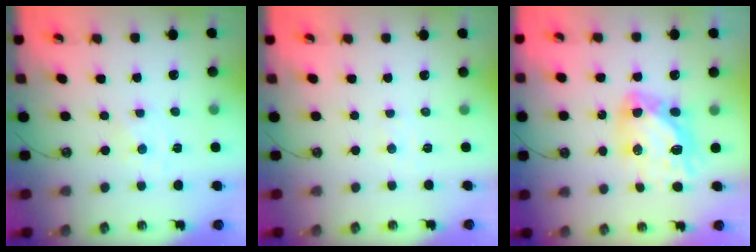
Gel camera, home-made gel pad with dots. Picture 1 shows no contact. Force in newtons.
{"total": 3.7, "press": 3.6, "slide": 0.5}
{"total": 13.8, "press": 13.8, "slide": 1.5}